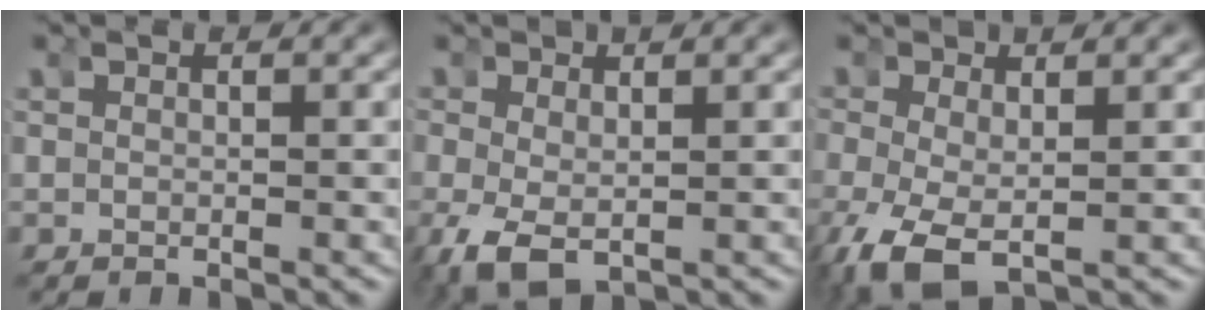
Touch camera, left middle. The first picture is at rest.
{"total": 4.8, "force": [-2.0, 2.9, 3.2], "torque": [-0.083, -0.038, -0.013]}
{"total": 6.3, "force": [-3.2, 3.6, 4.0], "torque": [-0.112, -0.048, -0.029]}